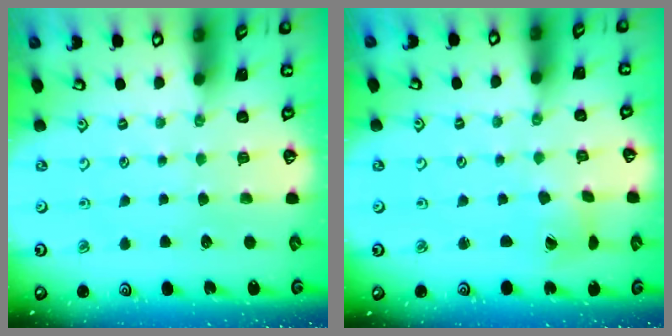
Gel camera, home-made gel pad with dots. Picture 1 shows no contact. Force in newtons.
{"total": 2.0, "press": 2.0, "slide": 0.3}